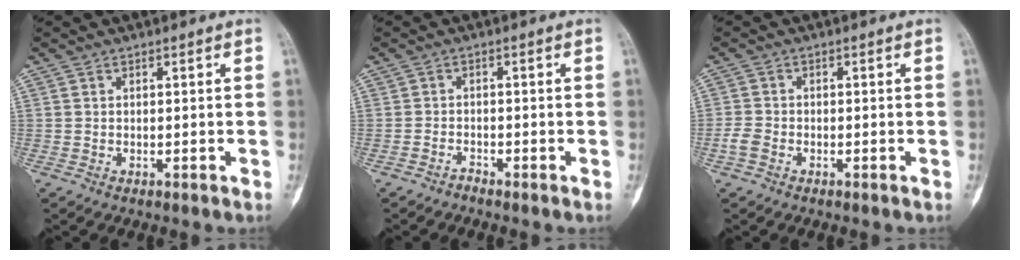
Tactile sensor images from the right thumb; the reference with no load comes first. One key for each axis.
{"total": 1.1, "fx": -1.0, "fy": 0.2, "fz": -0.3, "tx": 0.006, "ty": -0.001, "tz": -0.024}
{"total": 1.6, "fx": -0.9, "fy": 1.0, "fz": 0.8, "tx": -0.021, "ty": 0.000, "tz": -0.020}